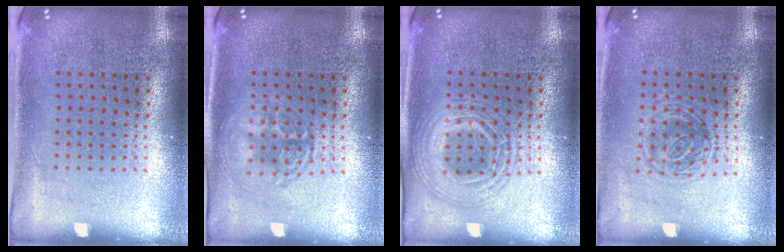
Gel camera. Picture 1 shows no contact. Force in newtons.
{"total": 1.3, "press": 1.3, "slide": 0.2}
{"total": 1.7, "press": 1.7, "slide": 0.1}
{"total": 1.3, "press": 1.0, "slide": 0.8}